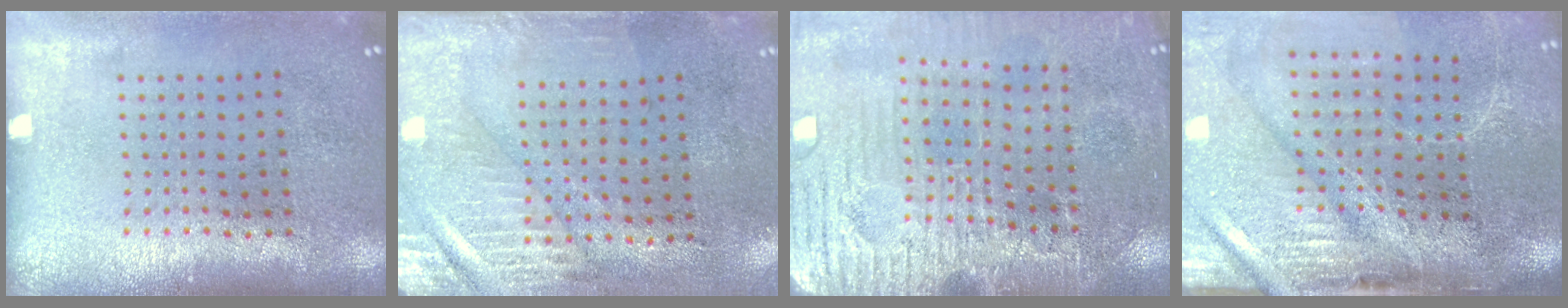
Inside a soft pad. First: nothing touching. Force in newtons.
{"total": 3.0, "press": 2.4, "slide": 1.6}
{"total": 3.7, "press": 3.7, "slide": 0.1}
{"total": 4.5, "press": 3.7, "slide": 2.5}